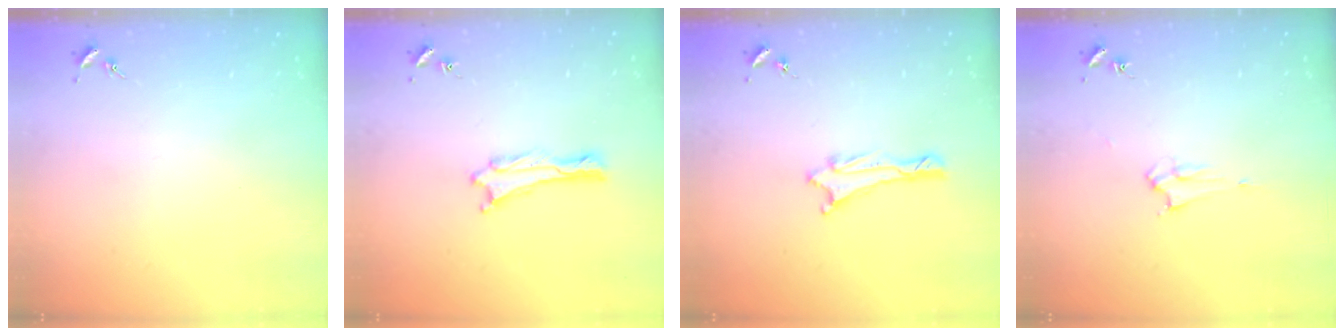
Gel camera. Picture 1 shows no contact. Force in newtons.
{"total": 0.6, "press": 0.6, "slide": 0.1}
{"total": 1.0, "press": 1.0, "slide": 0.2}
{"total": 2.1, "press": 2.1, "slide": 0.2}